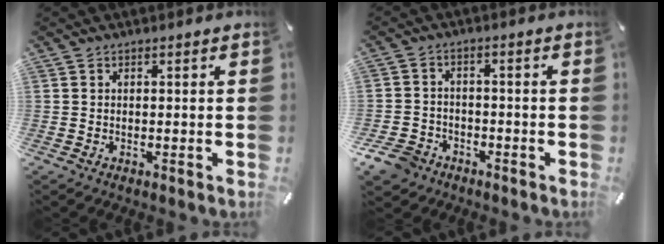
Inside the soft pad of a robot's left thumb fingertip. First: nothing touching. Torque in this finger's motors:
{"motor_torque": [-0.45, 0.70, 0.37, 0.34, 0.07]}